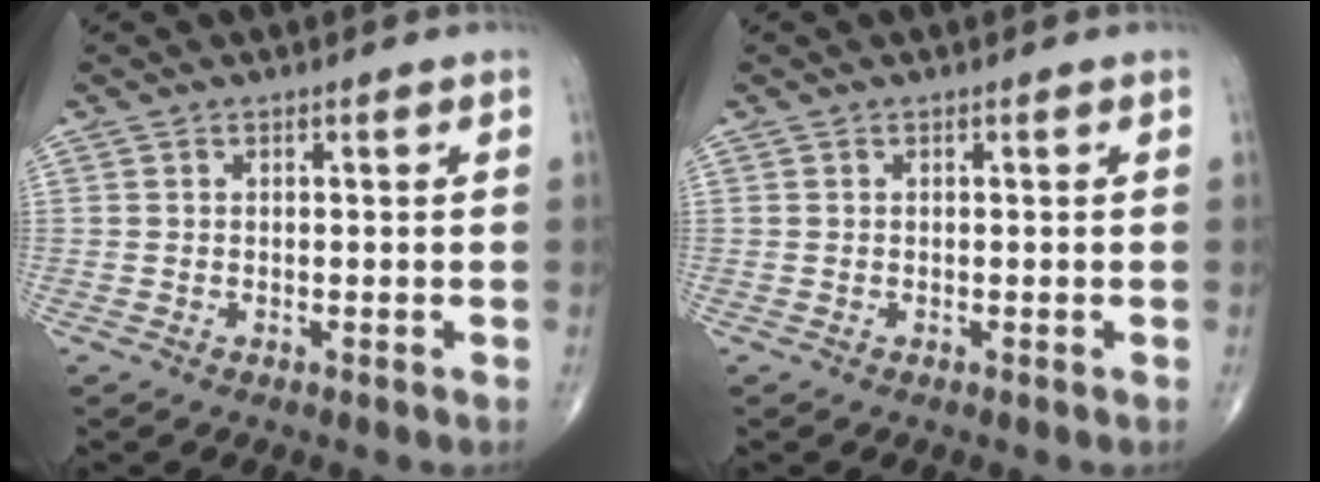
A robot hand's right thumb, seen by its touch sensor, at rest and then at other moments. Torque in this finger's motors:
{"motor_torque": [0.00, 0.00, 0.00, 0.00, 0.00]}